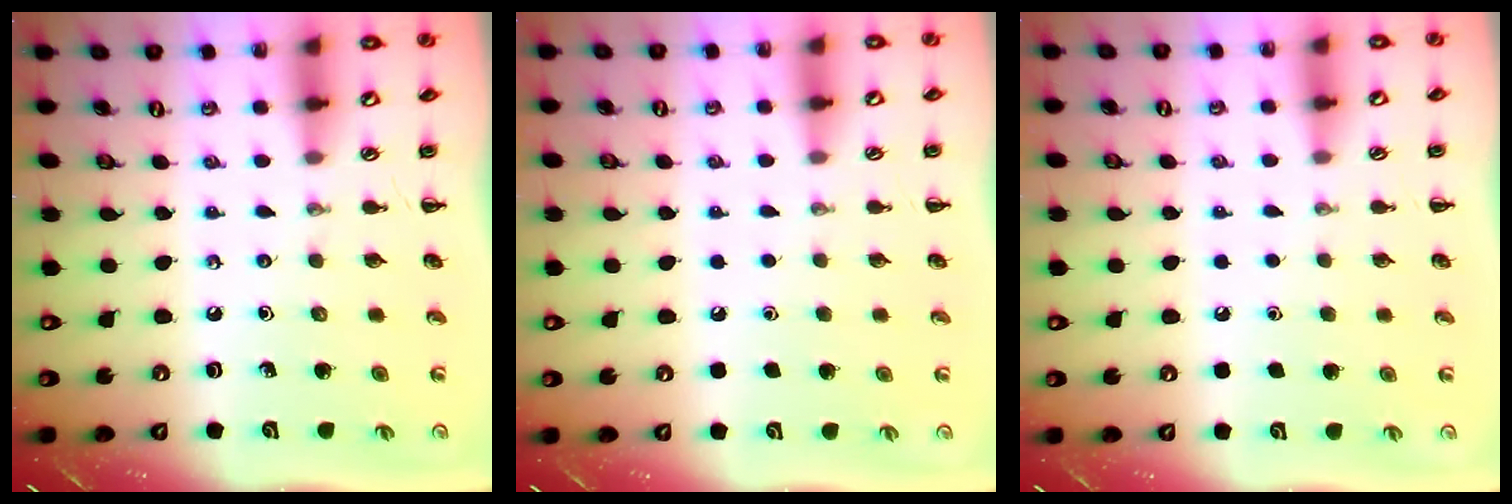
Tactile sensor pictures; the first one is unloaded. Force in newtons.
{"total": 1.8, "press": 1.8, "slide": 0.1}
{"total": 1.8, "press": 1.8, "slide": 0.1}